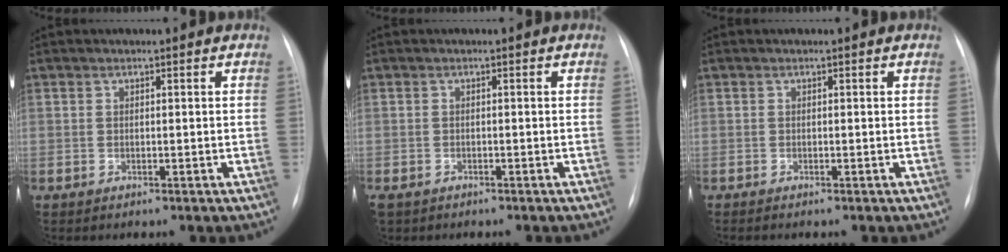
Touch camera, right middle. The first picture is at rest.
{"total": 2.8, "force": [-2.2, 1.5, 0.9], "torque": [-0.017, -0.003, -0.030]}
{"total": 0.0}